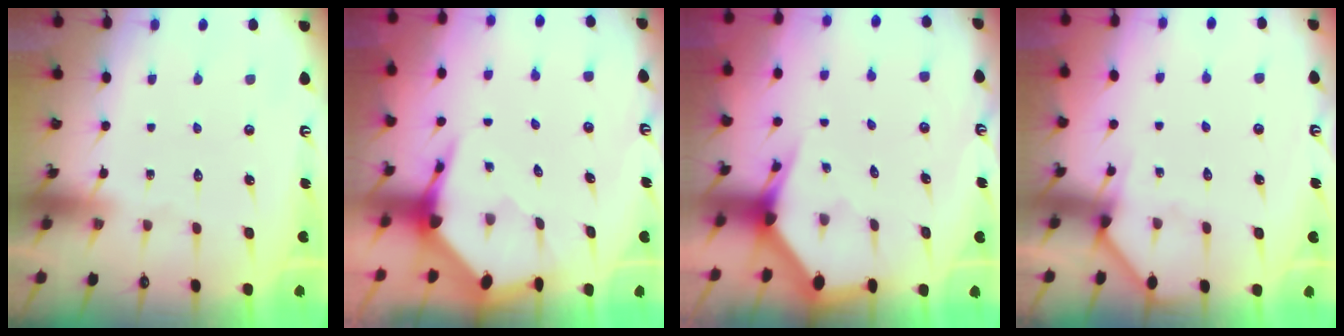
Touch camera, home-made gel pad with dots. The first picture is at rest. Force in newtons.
{"total": 4.3, "press": 4.3, "slide": 0.5}
{"total": 2.7, "press": 2.7, "slide": 0.2}
{"total": 3.0, "press": 3.0, "slide": 0.2}